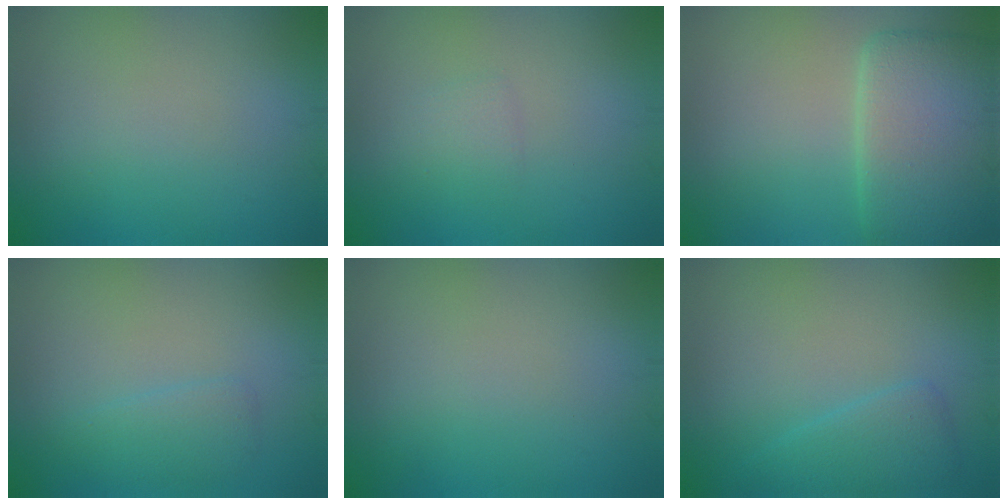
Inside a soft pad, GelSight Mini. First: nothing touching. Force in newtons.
{"total": 1.0, "press": 1.0, "slide": 0.1}
{"total": 6.8, "press": 6.8, "slide": 0.1}
{"total": 1.9, "press": 1.9, "slide": 0.1}
{"total": 0.0}
{"total": 2.4, "press": 2.4, "slide": 0.2}